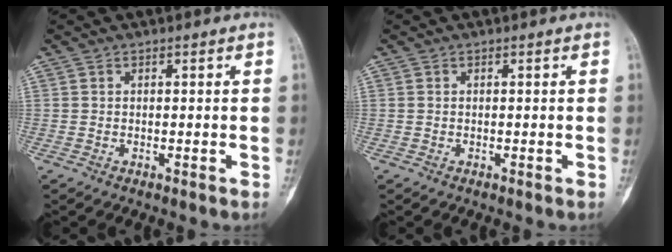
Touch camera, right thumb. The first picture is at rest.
{"total": 0.0}